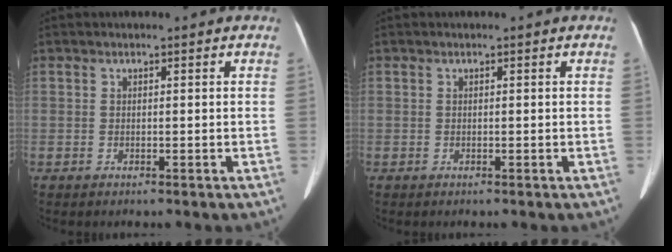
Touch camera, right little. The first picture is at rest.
{"total": 0.0}